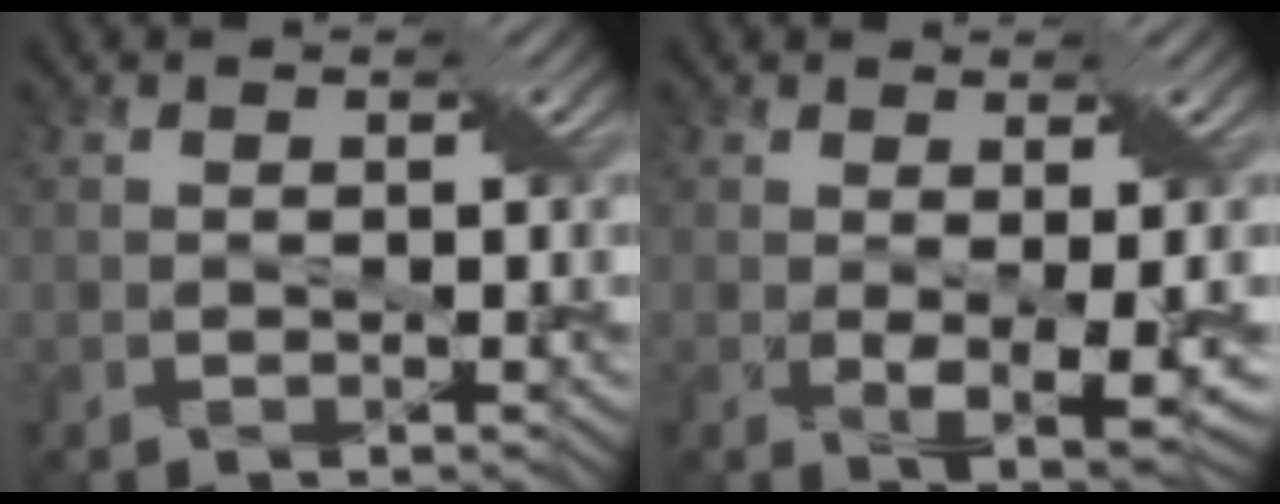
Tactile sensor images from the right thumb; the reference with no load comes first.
{"total": 4.1, "force": [0.2, 0.9, 4.0], "torque": [-0.070, -0.012, 0.012]}